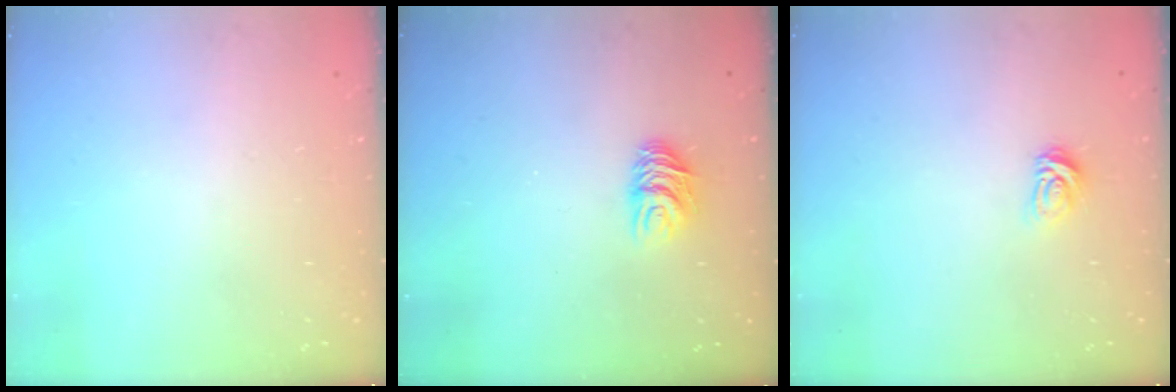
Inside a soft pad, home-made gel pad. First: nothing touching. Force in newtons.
{"total": 6.9, "press": 6.9, "slide": 0.5}
{"total": 4.6, "press": 4.6, "slide": 0.5}